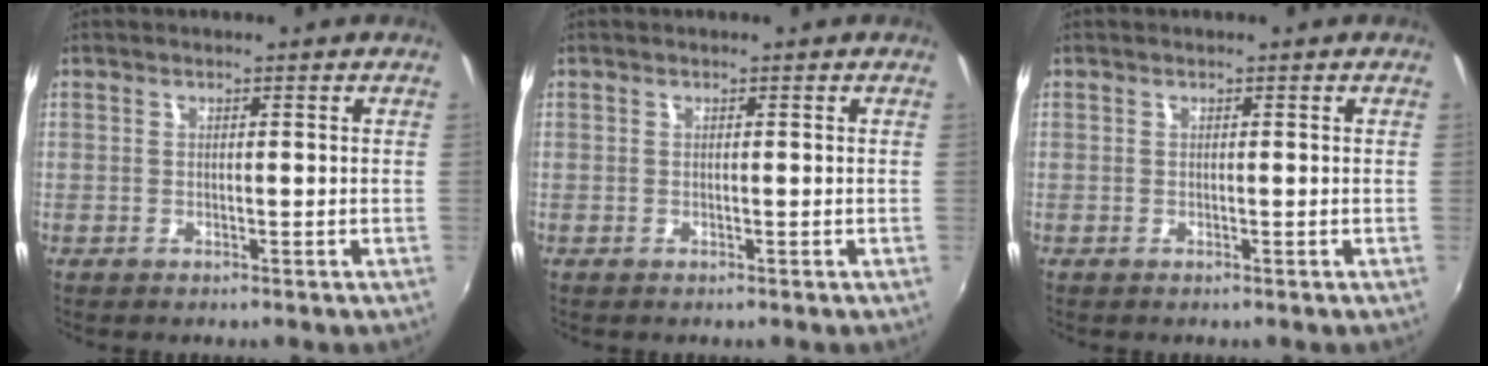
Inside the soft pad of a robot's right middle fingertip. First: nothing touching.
{"total": 0.0}
{"total": 0.0}